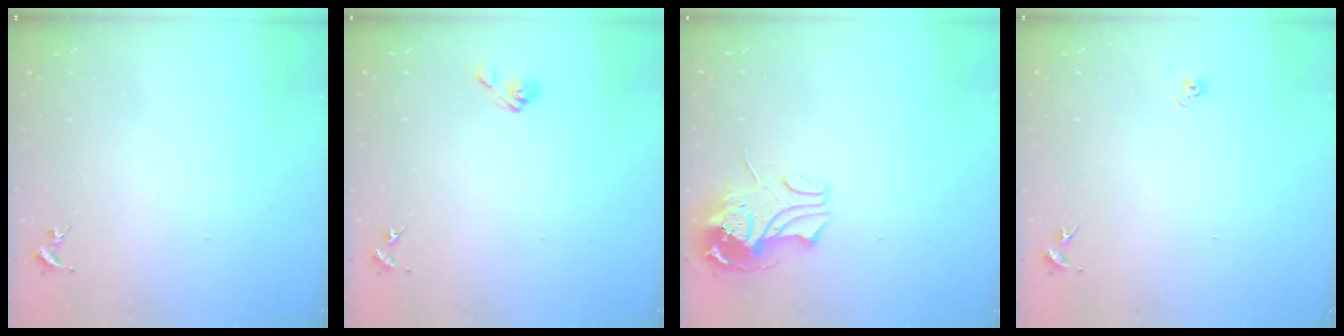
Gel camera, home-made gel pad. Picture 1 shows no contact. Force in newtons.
{"total": 5.2, "press": 4.8, "slide": 2.1}
{"total": 10.9, "press": 10.9, "slide": 1.1}
{"total": 3.3, "press": 3.2, "slide": 0.8}